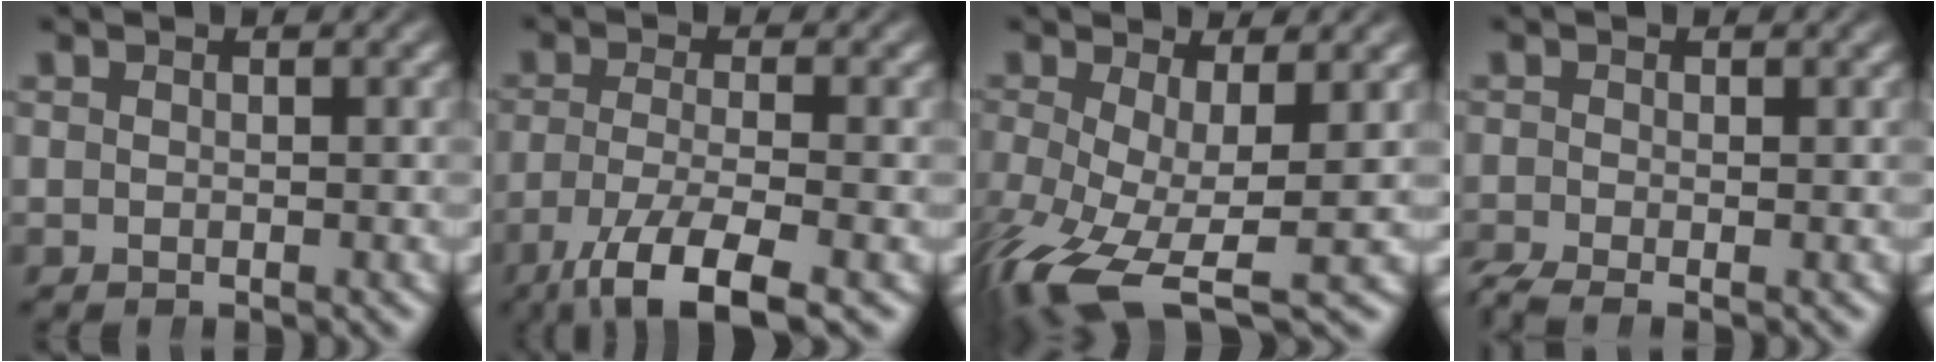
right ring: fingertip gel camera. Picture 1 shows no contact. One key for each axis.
{"total": 7.7, "fx": -5.1, "fy": 2.7, "fz": 5.0, "tx": -0.097, "ty": -0.045, "tz": -0.057}
{"total": 7.7, "fx": -4.2, "fy": 4.0, "fz": 5.1, "tx": -0.134, "ty": -0.066, "tz": -0.037}
{"total": 2.9, "fx": -2.0, "fy": 1.5, "fz": 1.4, "tx": -0.030, "ty": -0.011, "tz": -0.030}